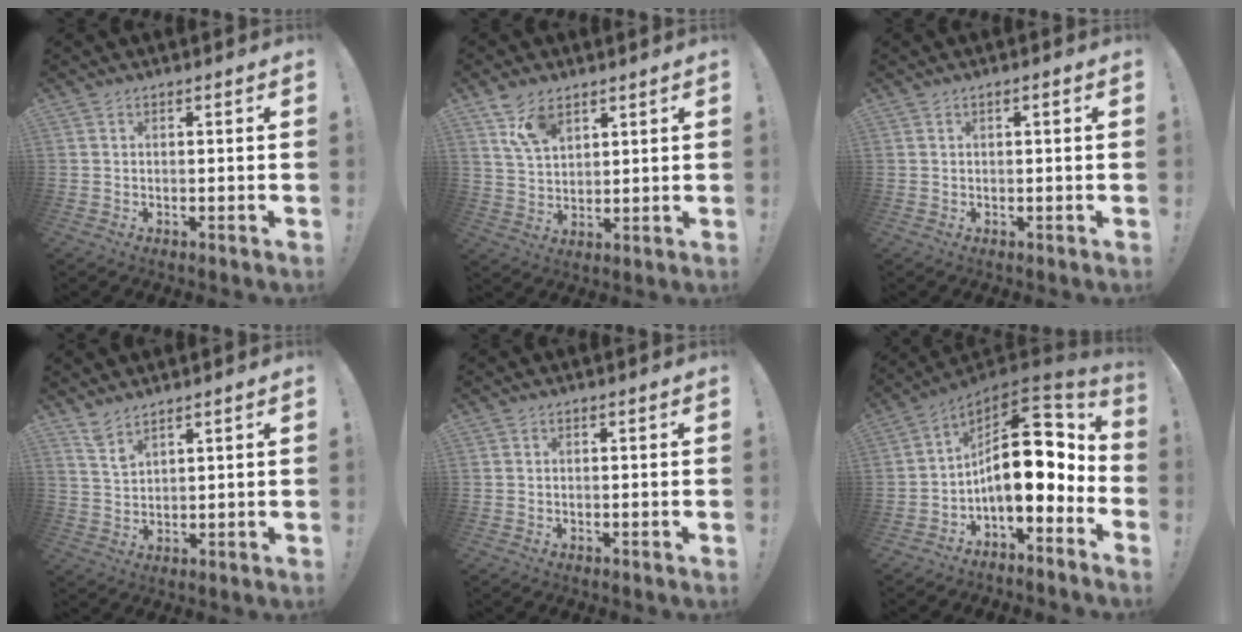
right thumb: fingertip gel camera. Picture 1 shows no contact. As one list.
[{"total": 8.9, "force": [5.9, 4.5, 4.9], "torque": [-0.095, -0.020, 0.113]}, {"total": 0.9, "force": [0.0, 0.0, 0.9], "torque": [-0.017, 0.000, -0.001]}, {"total": 4.9, "force": [4.2, 1.1, 2.3], "torque": [-0.046, -0.024, 0.078]}, {"total": 0.0}, {"total": 18.9, "force": [0.8, 9.1, 16.5], "torque": [-0.264, -0.007, 0.016]}]